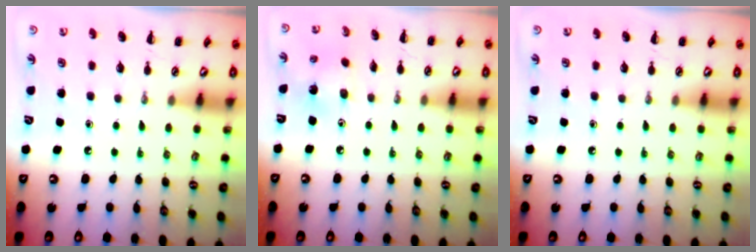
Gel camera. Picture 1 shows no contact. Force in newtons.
{"total": 3.5, "press": 3.5, "slide": 0.6}
{"total": 0.0}